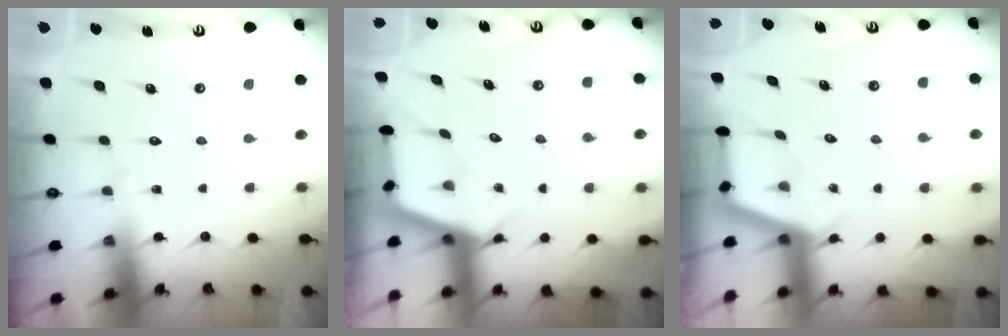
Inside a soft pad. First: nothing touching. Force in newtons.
{"total": 2.8, "press": 2.8, "slide": 0.3}
{"total": 2.9, "press": 2.9, "slide": 0.4}